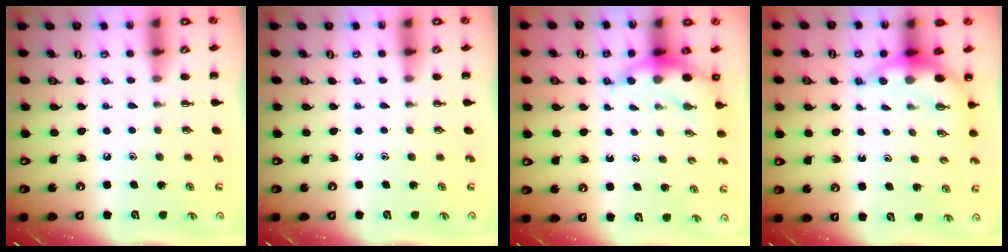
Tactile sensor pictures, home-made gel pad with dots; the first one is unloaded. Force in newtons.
{"total": 0.0}
{"total": 5.9, "press": 5.7, "slide": 1.6}
{"total": 7.2, "press": 7.1, "slide": 1.1}